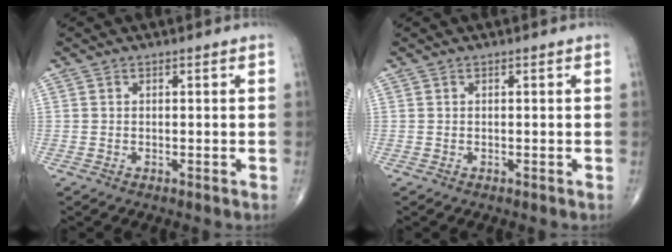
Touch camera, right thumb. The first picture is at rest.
{"total": 0.0}